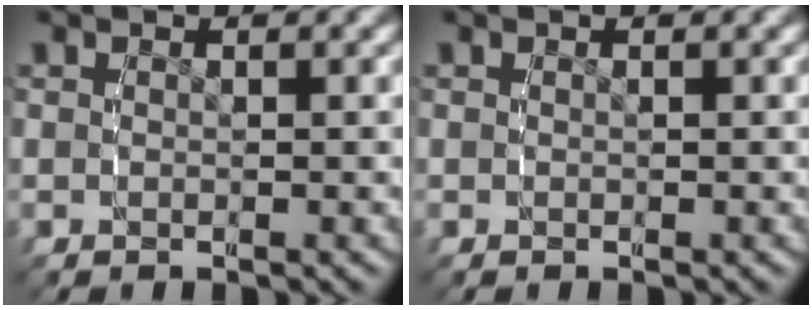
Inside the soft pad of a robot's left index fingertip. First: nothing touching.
{"total": 0.0}